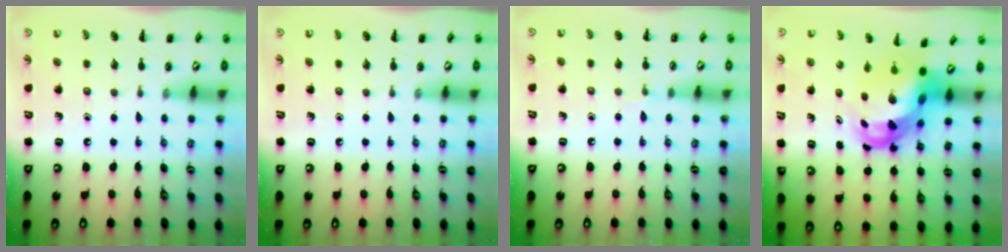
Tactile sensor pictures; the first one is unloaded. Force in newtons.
{"total": 0.0}
{"total": 3.0, "press": 2.8, "slide": 0.9}
{"total": 8.0, "press": 7.7, "slide": 2.1}